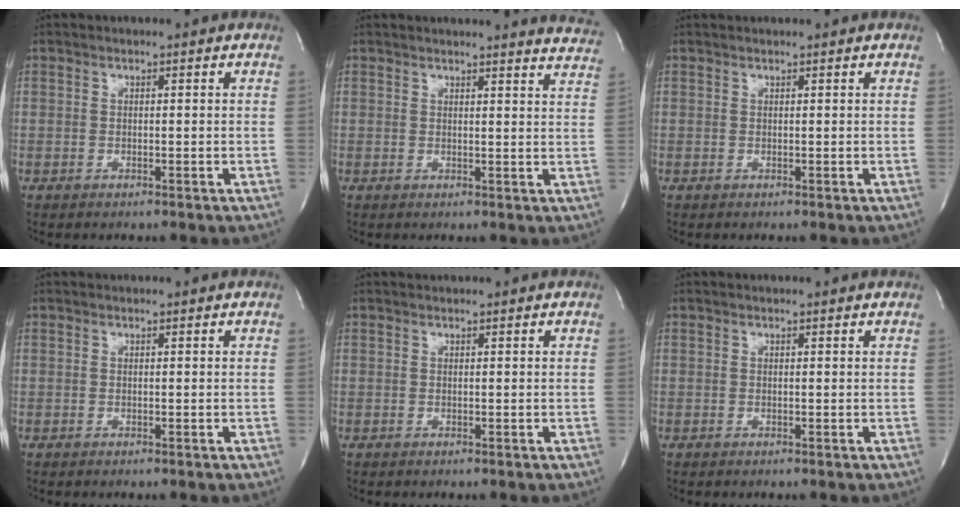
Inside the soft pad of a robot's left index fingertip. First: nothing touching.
{"total": 11.1, "force": [10.9, 0.6, 1.7], "torque": [-0.002, -0.057, 0.091]}
{"total": 1.5, "force": [1.4, -0.1, 0.3], "torque": [-0.003, 0.021, 0.027]}
{"total": 0.9, "force": [0.9, 0.0, 0.1], "torque": [-0.003, 0.012, 0.017]}
{"total": 1.1, "force": [1.1, -0.2, 0.1], "torque": [-0.003, 0.014, 0.024]}
{"total": 1.7, "force": [1.6, 0.1, 0.4], "torque": [-0.011, 0.009, 0.018]}